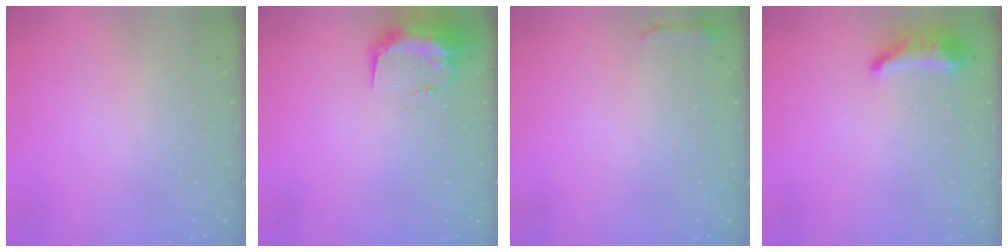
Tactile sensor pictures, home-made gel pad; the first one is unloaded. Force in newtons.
{"total": 11.4, "press": 10.0, "slide": 5.4}
{"total": 4.7, "press": 4.6, "slide": 0.9}
{"total": 8.7, "press": 8.5, "slide": 2.0}